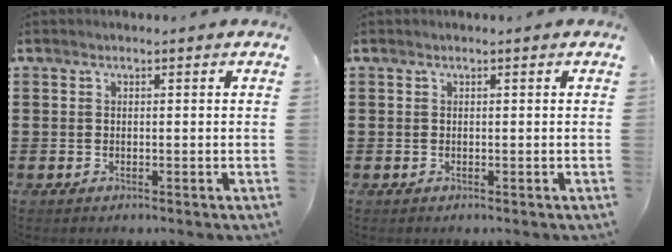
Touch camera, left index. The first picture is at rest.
{"total": 0.0}